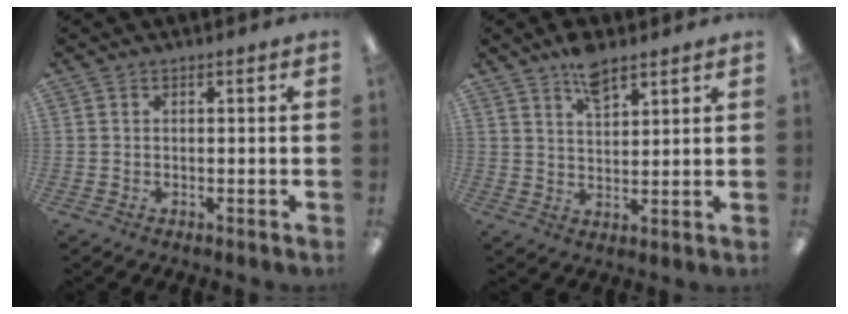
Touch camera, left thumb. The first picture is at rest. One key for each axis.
{"total": 6.7, "fx": 5.0, "fy": 2.6, "fz": 3.7, "tx": -0.059, "ty": -0.025, "tz": 0.088}